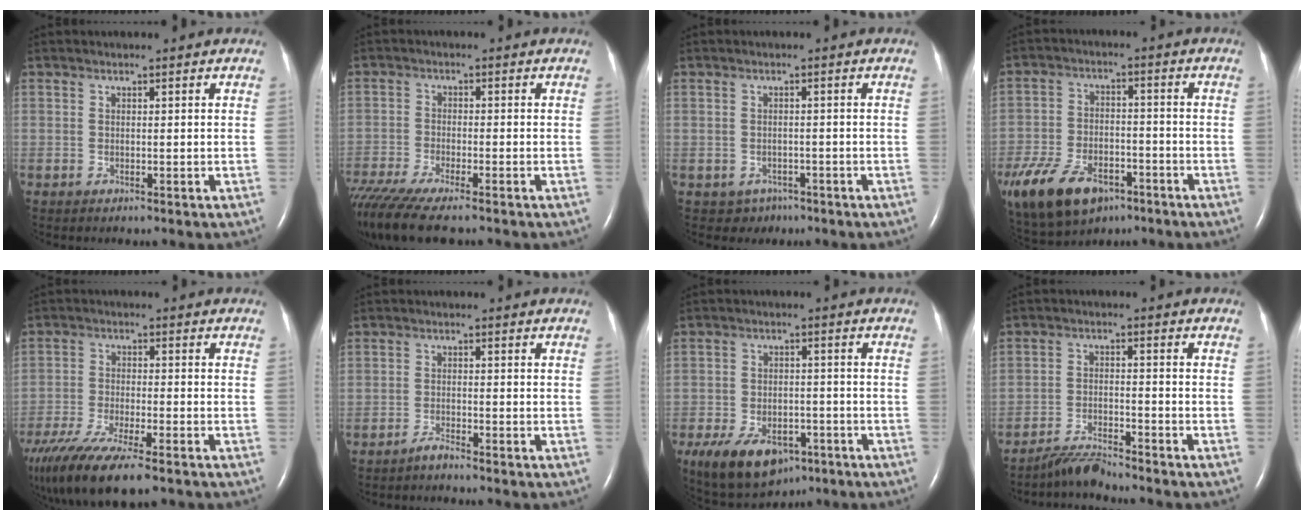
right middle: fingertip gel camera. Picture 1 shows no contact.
{"total": 11.1, "force": [-9.1, 1.2, 6.3], "torque": [-0.106, -0.026, -0.154]}
{"total": 2.5, "force": [-1.5, 2.0, 0.0], "torque": [-0.003, 0.009, -0.017]}
{"total": 18.1, "force": [-10.5, 10.3, 10.4], "torque": [-0.271, -0.018, -0.178]}
{"total": 16.2, "force": [-11.9, 3.1, 10.5], "torque": [-0.220, -0.037, -0.203]}
{"total": 1.6, "force": [-1.5, -0.2, 0.4], "torque": [-0.015, -0.003, -0.030]}
{"total": 11.2, "force": [-6.5, 6.5, 6.4], "torque": [-0.115, 0.000, -0.096]}
{"total": 4.5, "force": [-4.4, -0.3, 0.8], "torque": [-0.022, -0.020, -0.080]}